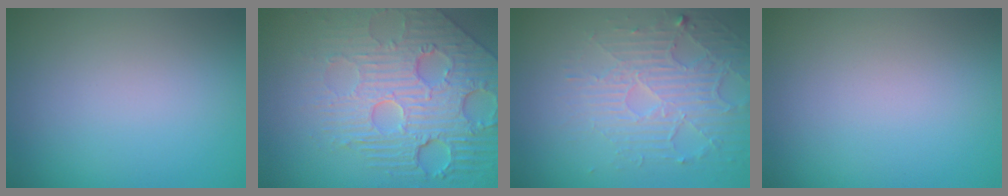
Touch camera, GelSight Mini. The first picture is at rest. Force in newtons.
{"total": 8.7, "press": 6.0, "slide": 6.3}
{"total": 5.0, "press": 3.4, "slide": 3.6}
{"total": 0.0}